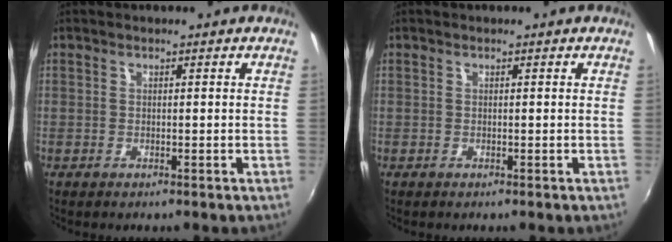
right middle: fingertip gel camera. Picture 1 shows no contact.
{"total": 0.0}